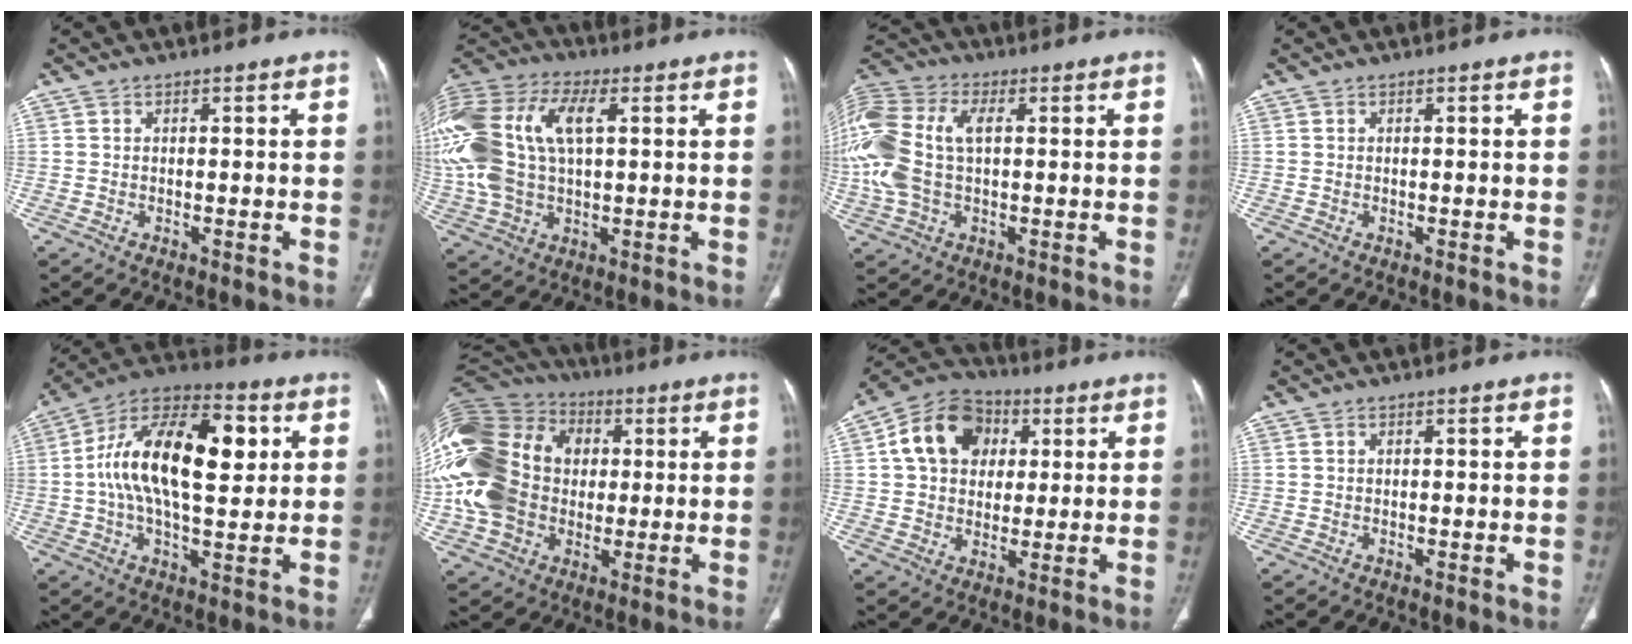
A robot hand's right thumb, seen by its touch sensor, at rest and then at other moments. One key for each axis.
{"total": 22.9, "fx": 4.5, "fy": 12.7, "fz": 18.6, "tx": -0.438, "ty": 0.023, "tz": 0.083}
{"total": 17.0, "fx": 1.5, "fy": 10.0, "fz": 13.7, "tx": -0.343, "ty": 0.023, "tz": 0.030}
{"total": 0.0}
{"total": 21.6, "fx": 3.6, "fy": 10.5, "fz": 18.5, "tx": -0.303, "ty": 0.020, "tz": 0.047}
{"total": 28.7, "fx": 1.4, "fy": 22.3, "fz": 18.1, "tx": -0.419, "ty": 0.052, "tz": 0.036}
{"total": 13.8, "fx": 3.5, "fy": 10.8, "fz": 7.7, "tx": -0.109, "ty": 0.008, "tz": 0.049}
{"total": 0.0}